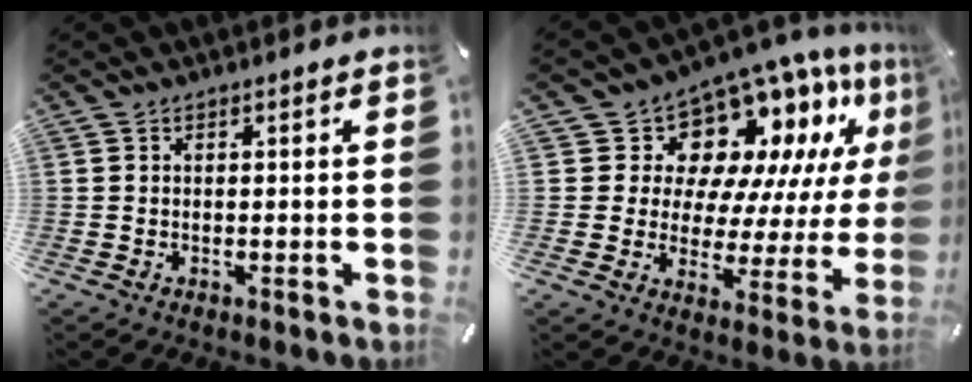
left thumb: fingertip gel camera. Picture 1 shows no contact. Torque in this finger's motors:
{"motor_torque": [2.26, 2.75, 0.31, -0.25, 0.05]}